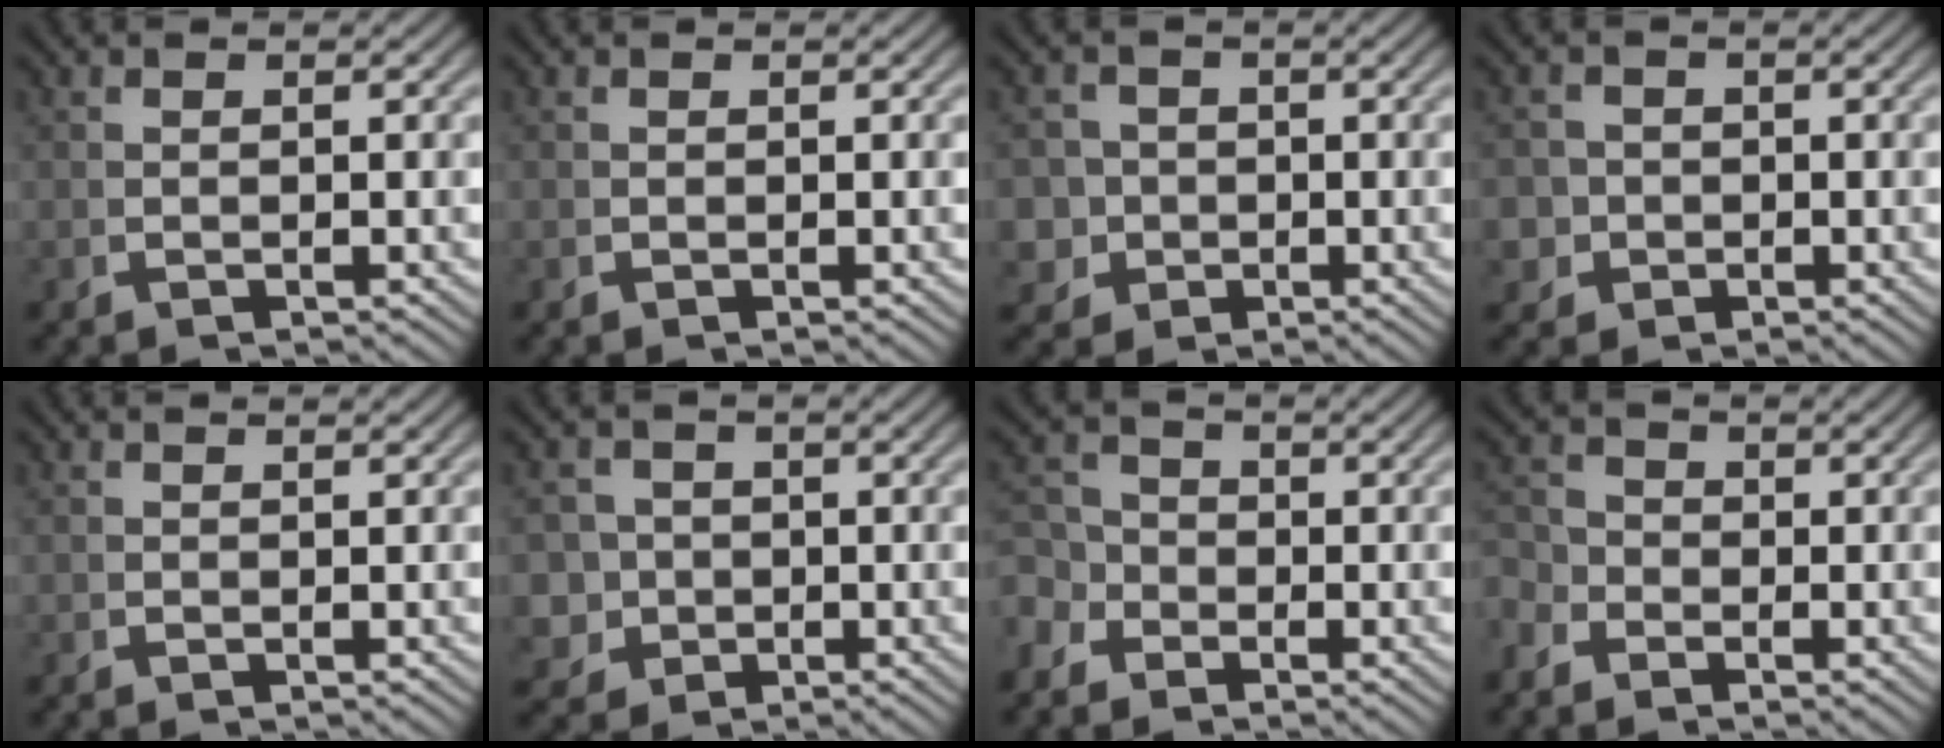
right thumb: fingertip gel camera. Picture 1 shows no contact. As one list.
[{"total": 0.0}, {"total": 6.7, "force": [-1.3, 6.2, 2.4], "torque": [-0.057, -0.026, -0.015]}, {"total": 4.7, "force": [-1.1, 4.4, 1.3], "torque": [-0.034, -0.019, -0.014]}, {"total": 0.0}, {"total": 7.8, "force": [-1.4, 7.1, 3.0], "torque": [-0.072, -0.031, -0.015]}, {"total": 3.2, "force": [-0.8, 2.7, 1.4], "torque": [-0.022, -0.015, -0.012]}, {"total": 2.2, "force": [-0.6, 1.8, 1.1], "torque": [-0.015, -0.008, -0.013]}]